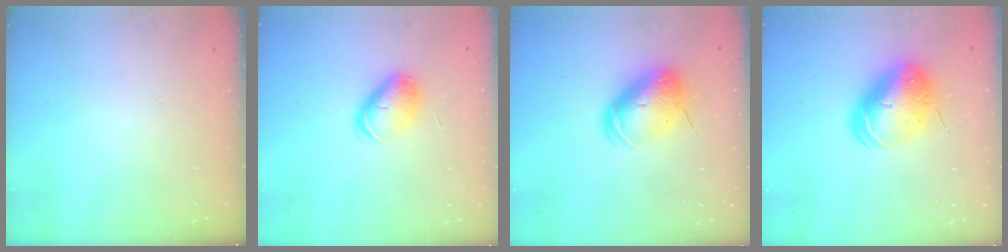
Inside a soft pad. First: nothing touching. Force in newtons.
{"total": 8.6, "press": 8.5, "slide": 1.0}
{"total": 10.5, "press": 10.3, "slide": 2.1}
{"total": 13.0, "press": 12.7, "slide": 2.7}